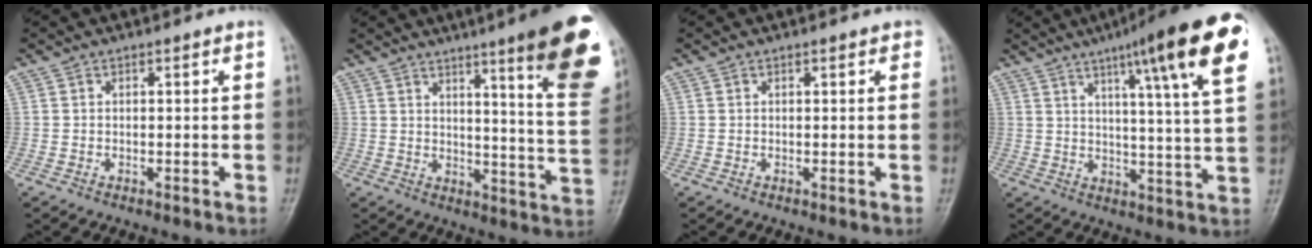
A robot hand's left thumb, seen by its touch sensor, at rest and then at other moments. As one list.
[{"total": 19.4, "force": [11.2, 2.3, 15.7], "torque": [-0.174, -0.062, 0.140]}, {"total": 1.2, "force": [0.6, 0.5, 0.9], "torque": [-0.009, 0.001, 0.005]}, {"total": 18.9, "force": [9.6, 2.0, 16.2], "torque": [-0.220, -0.026, 0.126]}]